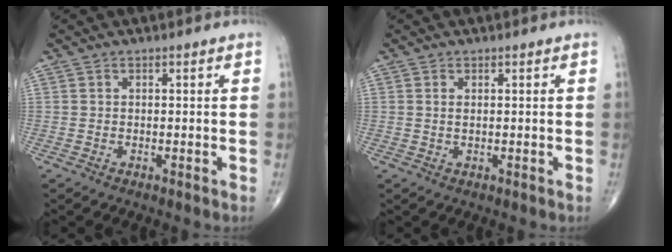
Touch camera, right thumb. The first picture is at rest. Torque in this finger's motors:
{"motor_torque": [-0.04, -0.09, 0.13, 0.20, -0.04]}